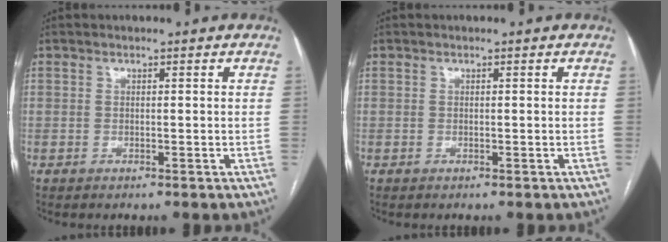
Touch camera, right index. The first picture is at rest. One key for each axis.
{"total": 0.0}